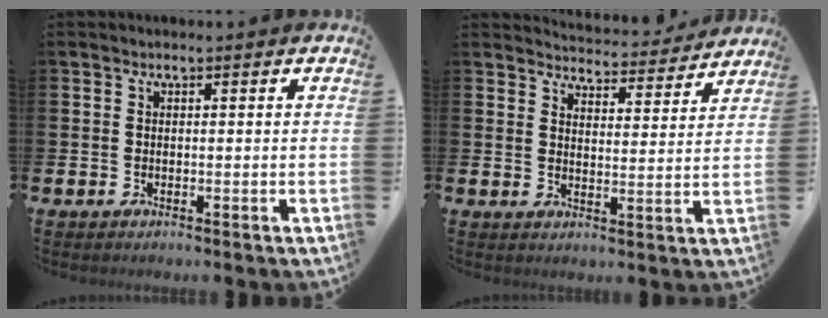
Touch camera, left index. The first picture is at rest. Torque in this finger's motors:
{"motor_torque": [0.94, -1.20, 0.22, 0.01]}